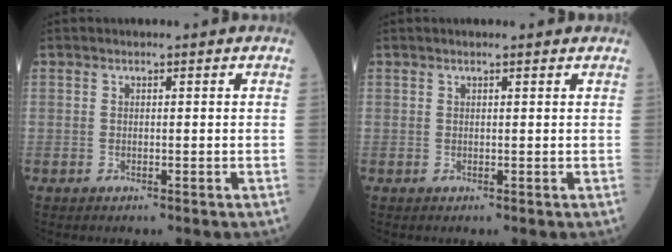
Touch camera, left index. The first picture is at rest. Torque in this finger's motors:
{"motor_torque": [0.31, -0.37, 0.07, -0.01]}